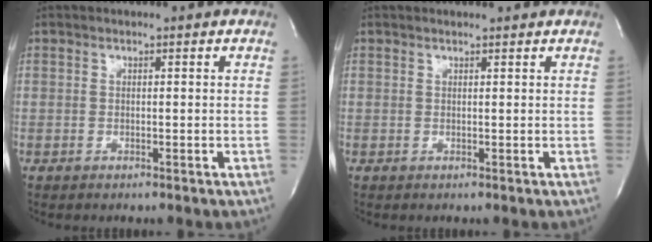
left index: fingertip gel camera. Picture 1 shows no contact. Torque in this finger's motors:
{"motor_torque": [0.32, -0.34, -0.05, 0.00]}